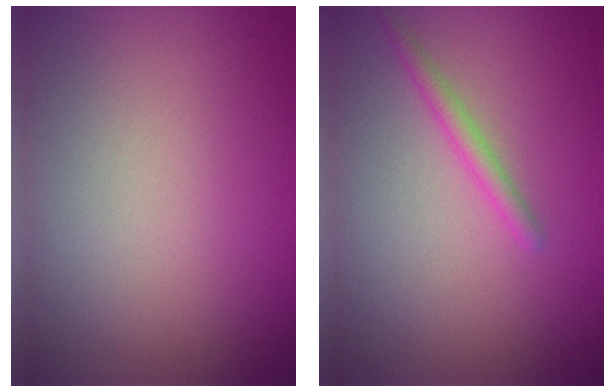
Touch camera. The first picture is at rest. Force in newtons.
{"total": 1.5, "press": 1.5, "slide": 0.0}